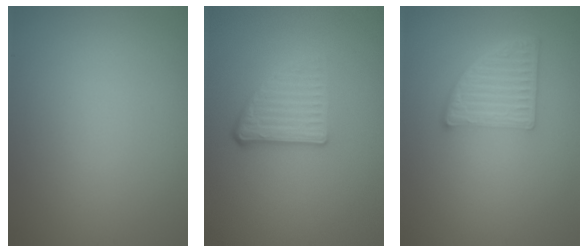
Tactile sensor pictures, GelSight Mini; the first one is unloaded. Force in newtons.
{"total": 3.8, "press": 2.4, "slide": 3.0}
{"total": 4.8, "press": 3.3, "slide": 3.5}